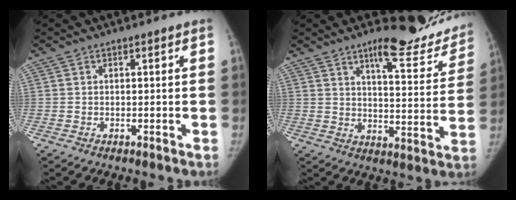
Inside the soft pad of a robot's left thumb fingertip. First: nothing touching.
{"total": 16.3, "force": [13.5, 4.2, 8.2], "torque": [-0.065, -0.096, 0.171]}